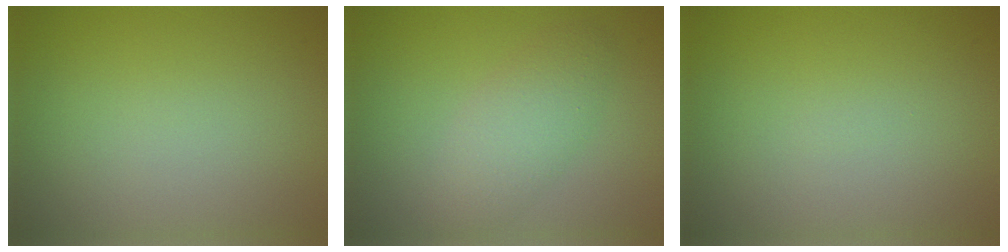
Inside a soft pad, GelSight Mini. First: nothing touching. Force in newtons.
{"total": 3.1, "press": 3.1, "slide": 0.3}
{"total": 0.0}